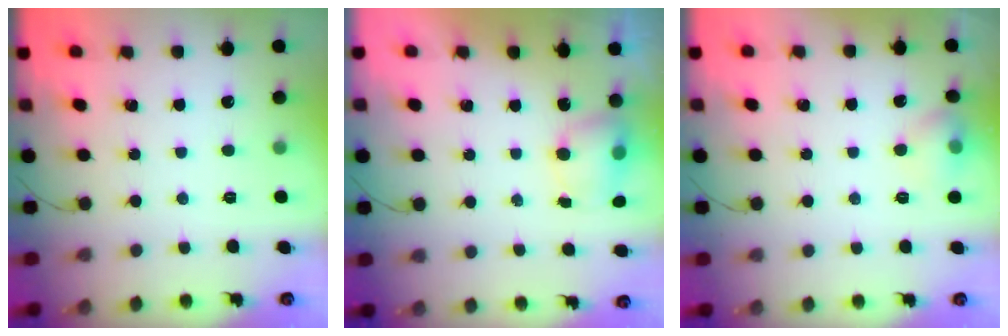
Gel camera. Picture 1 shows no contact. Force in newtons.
{"total": 5.7, "press": 5.7, "slide": 0.3}
{"total": 6.9, "press": 6.7, "slide": 1.7}